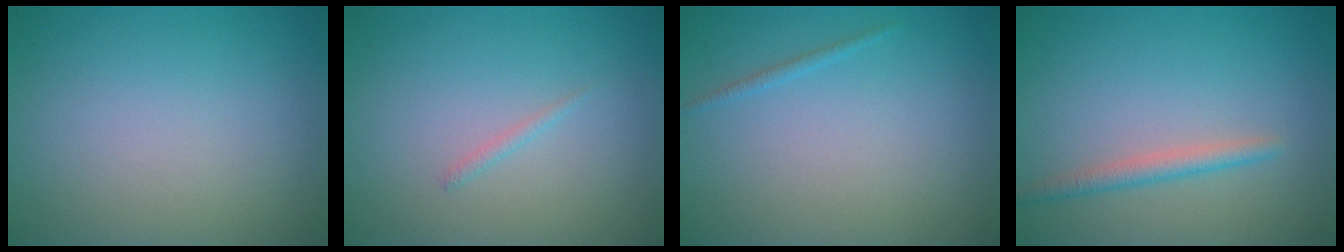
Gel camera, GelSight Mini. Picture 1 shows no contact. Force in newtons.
{"total": 0.6, "press": 0.6, "slide": 0.1}
{"total": 0.7, "press": 0.6, "slide": 0.1}
{"total": 1.9, "press": 1.9, "slide": 0.0}